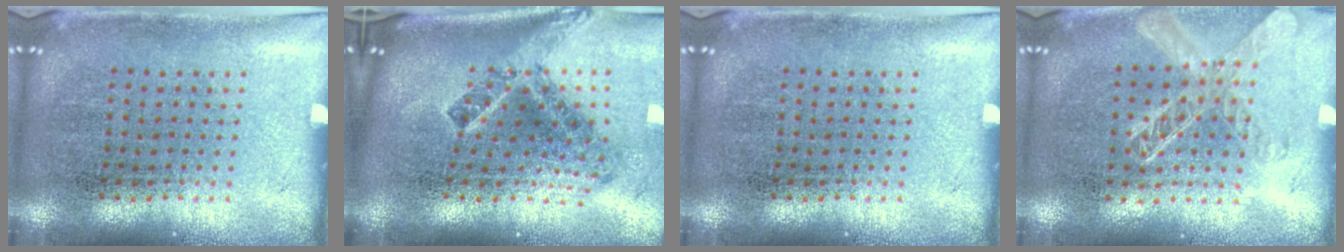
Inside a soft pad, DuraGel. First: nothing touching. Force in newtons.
{"total": 2.5, "press": 1.5, "slide": 2.0}
{"total": 0.0}
{"total": 1.3, "press": 1.2, "slide": 0.5}